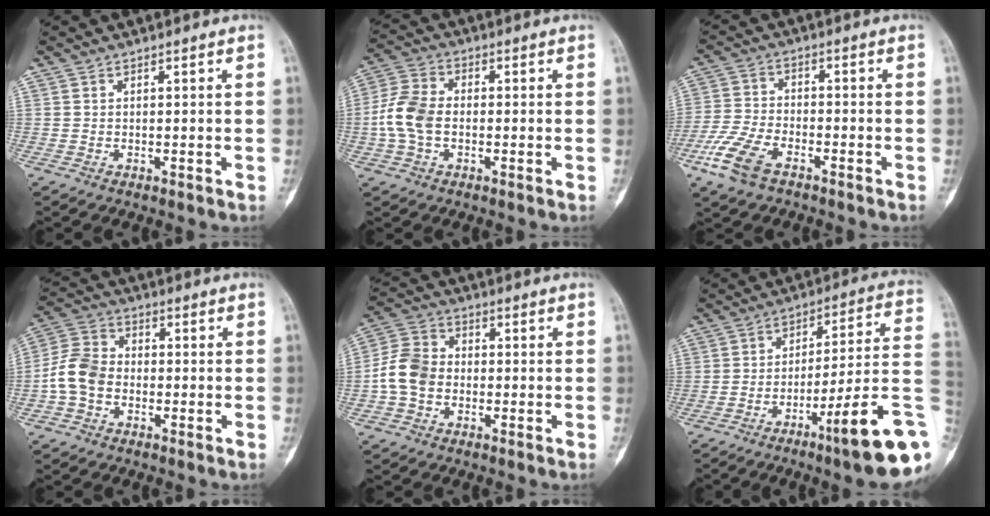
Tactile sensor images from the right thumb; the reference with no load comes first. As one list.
[{"total": 8.9, "force": [-1.1, 5.9, 6.5], "torque": [-0.140, 0.021, -0.030]}, {"total": 9.6, "force": [-5.5, 4.6, 6.3], "torque": [-0.144, 0.014, -0.112]}, {"total": 8.5, "force": [-1.9, 6.5, 5.2], "torque": [-0.097, 0.028, -0.050]}, {"total": 8.6, "force": [-1.4, 6.7, 5.1], "torque": [-0.092, 0.026, -0.040]}, {"total": 19.1, "force": [-7.8, 2.4, 17.2], "torque": [-0.196, 0.048, -0.113]}]